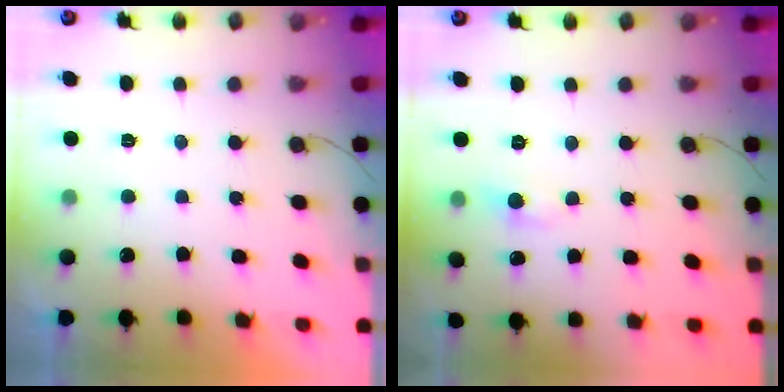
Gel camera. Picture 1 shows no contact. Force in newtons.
{"total": 3.2, "press": 3.2, "slide": 0.4}